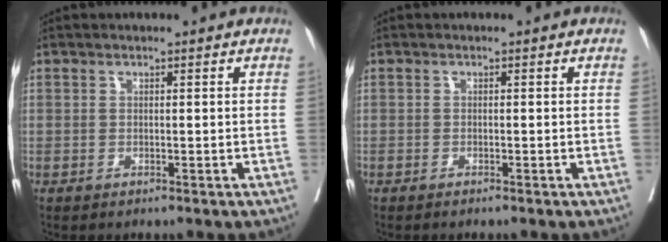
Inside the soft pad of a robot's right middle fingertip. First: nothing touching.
{"total": 0.9, "force": [-0.8, 0.1, 0.4], "torque": [-0.009, -0.003, -0.011]}